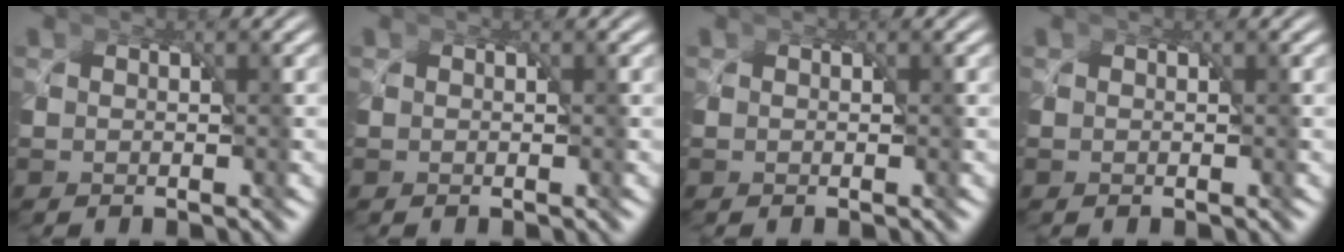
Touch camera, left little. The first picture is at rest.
{"total": 0.0}
{"total": 0.0}
{"total": 0.0}